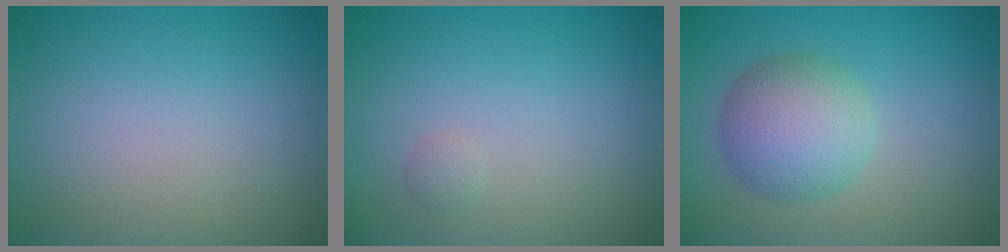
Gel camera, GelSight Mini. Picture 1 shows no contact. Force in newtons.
{"total": 0.6, "press": 0.6, "slide": 0.1}
{"total": 5.3, "press": 5.3, "slide": 0.2}